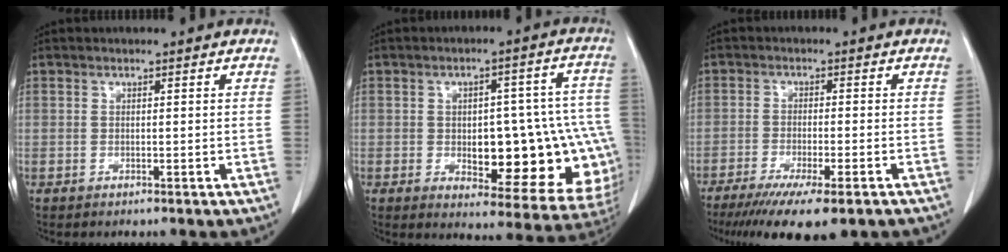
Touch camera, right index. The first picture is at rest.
{"total": 19.7, "force": [-3.4, 7.4, 18.0], "torque": [-0.141, 0.037, -0.016]}
{"total": 12.9, "force": [-9.5, 1.8, 8.6], "torque": [-0.123, -0.028, -0.143]}